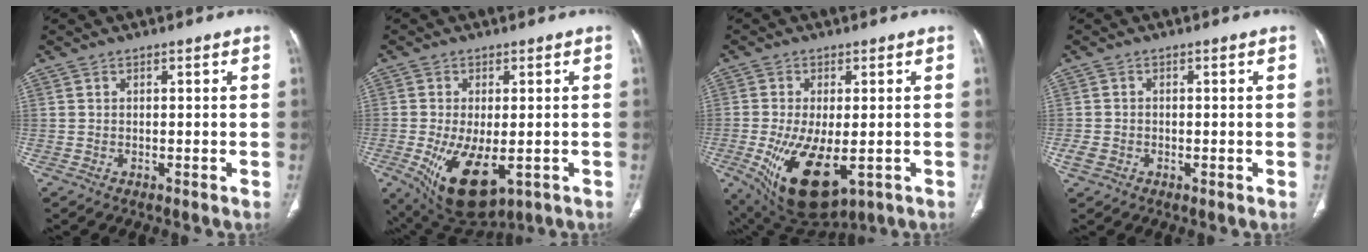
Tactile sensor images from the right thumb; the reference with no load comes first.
{"total": 12.9, "force": [-4.0, 6.2, 10.5], "torque": [-0.182, -0.015, -0.044]}
{"total": 14.4, "force": [-4.2, 6.8, 12.0], "torque": [-0.218, -0.017, -0.045]}
{"total": 2.1, "force": [-0.7, 1.6, 1.2], "torque": [-0.028, 0.005, -0.013]}